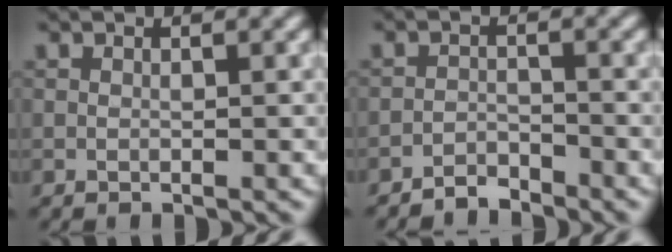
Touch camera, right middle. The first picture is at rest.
{"total": 1.9, "force": [-1.9, 0.0, -0.2], "torque": [0.004, 0.014, -0.033]}